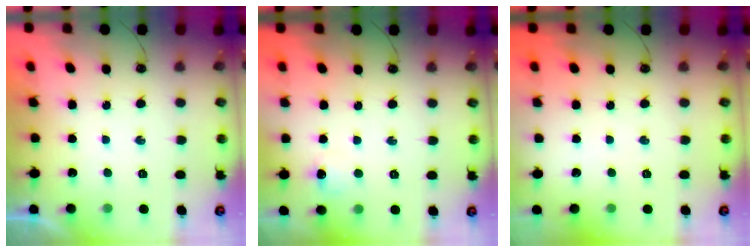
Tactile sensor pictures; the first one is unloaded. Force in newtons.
{"total": 5.8, "press": 5.8, "slide": 0.8}
{"total": 0.0}